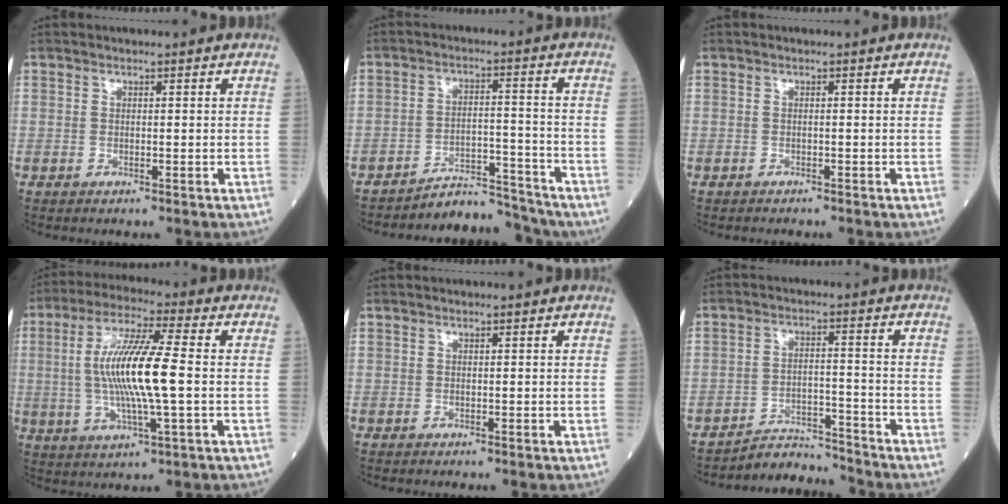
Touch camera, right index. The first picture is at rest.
{"total": 7.6, "force": [-7.4, 1.7, -0.2], "torque": [0.011, 0.035, -0.118]}
{"total": 1.0, "force": [-0.9, 0.2, 0.3], "torque": [-0.010, -0.001, -0.012]}
{"total": 12.8, "force": [-0.2, 1.0, 12.8], "torque": [-0.254, 0.003, -0.005]}
{"total": 0.0}
{"total": 5.9, "force": [-5.8, 0.2, -0.9], "torque": [0.015, 0.013, -0.094]}